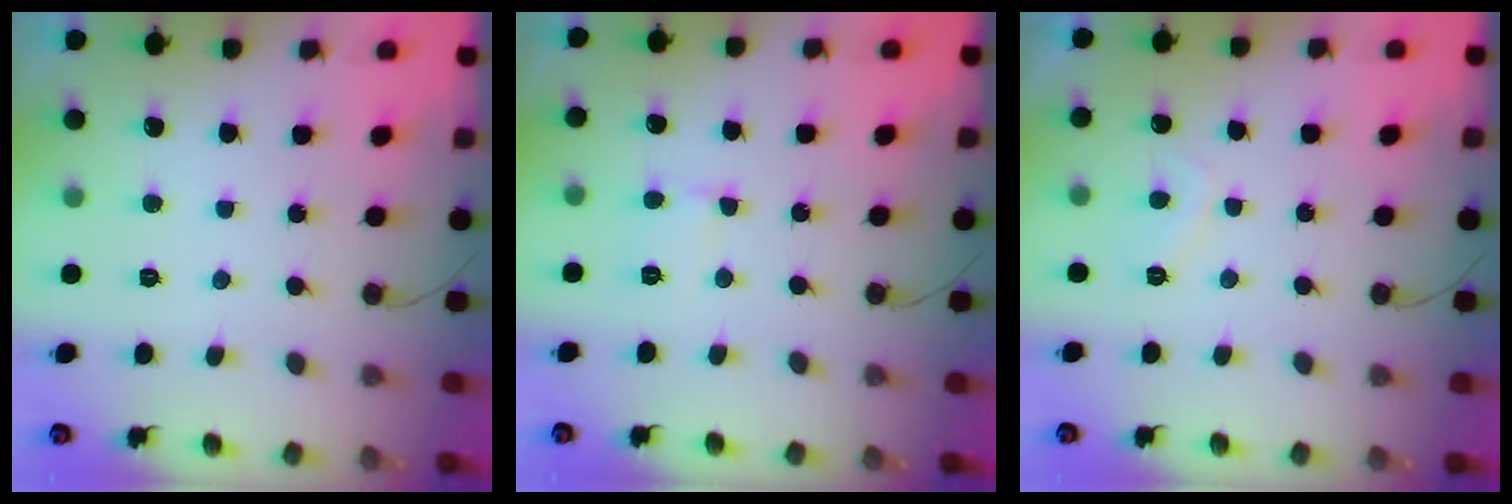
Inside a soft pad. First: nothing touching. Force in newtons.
{"total": 5.5, "press": 5.5, "slide": 0.5}
{"total": 2.3, "press": 2.1, "slide": 0.8}